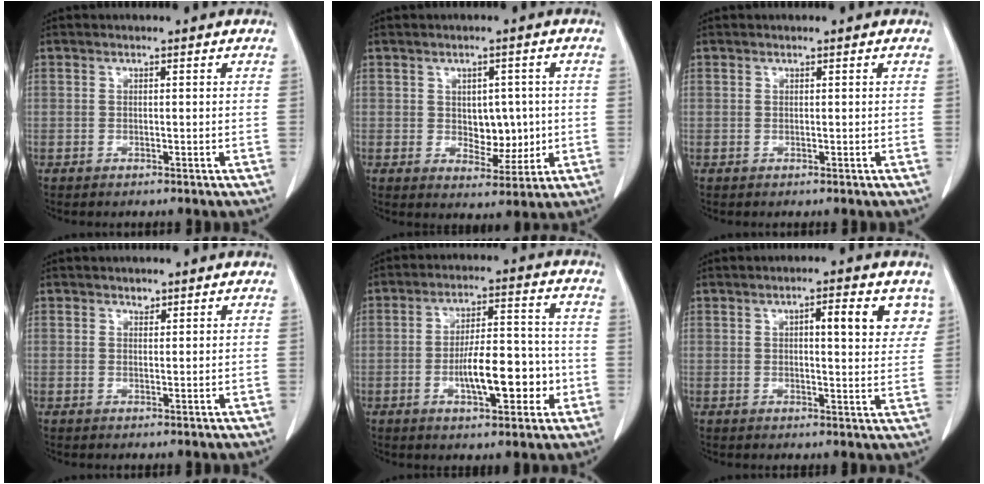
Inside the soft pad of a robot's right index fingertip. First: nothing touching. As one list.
[{"total": 6.6, "force": [0.1, 4.3, 5.0], "torque": [-0.067, 0.006, 0.017]}, {"total": 0.0}, {"total": 1.2, "force": [0.8, 0.8, 0.3], "torque": [-0.002, -0.001, 0.014]}, {"total": 11.1, "force": [-2.9, 3.8, 10.1], "torque": [-0.166, 0.020, -0.043]}, {"total": 7.6, "force": [3.3, 2.1, 6.5], "torque": [-0.086, 0.005, 0.042]}]